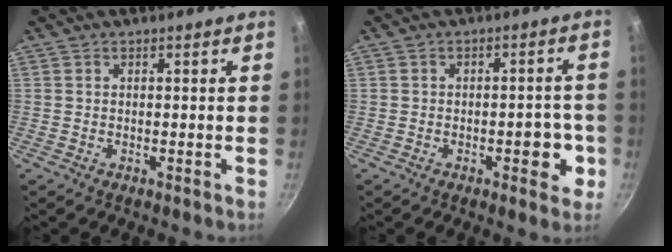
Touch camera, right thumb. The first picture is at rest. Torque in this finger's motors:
{"motor_torque": [0.98, 0.28, -0.18, 0.08, 0.01]}